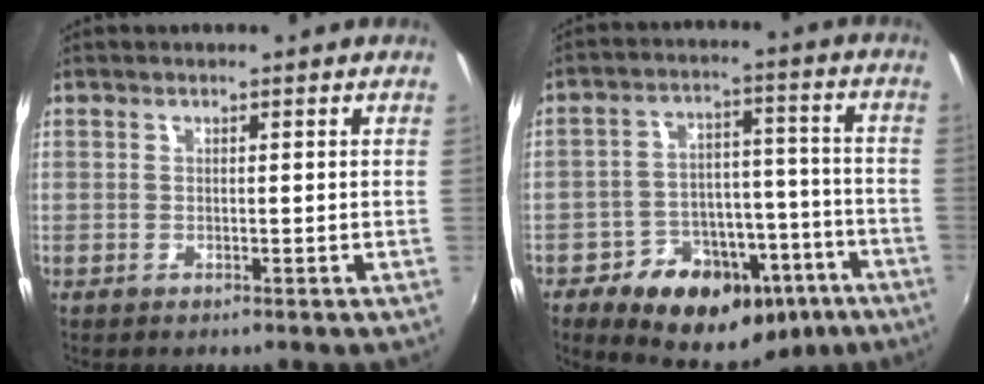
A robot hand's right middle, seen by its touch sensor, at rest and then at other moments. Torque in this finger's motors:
{"motor_torque": [0.82, -1.32, 0.20, 0.04]}